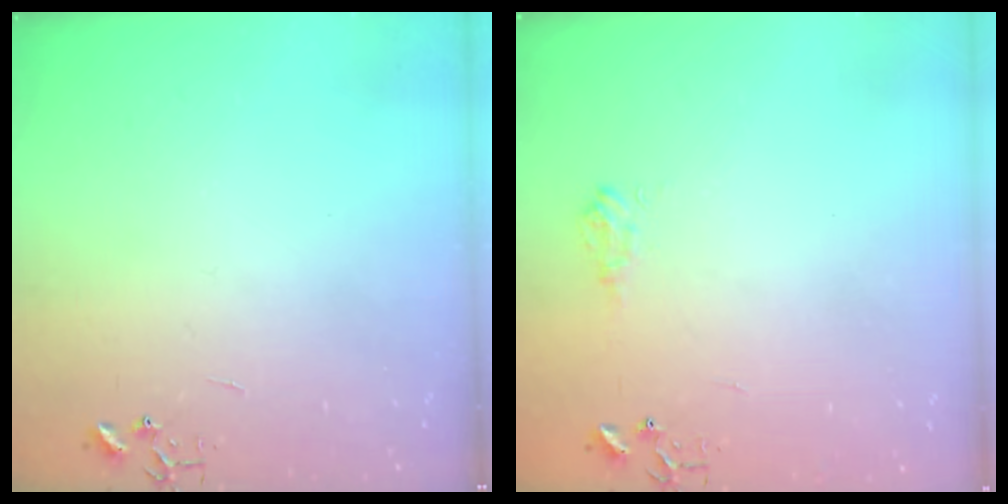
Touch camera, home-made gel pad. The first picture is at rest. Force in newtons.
{"total": 6.8, "press": 6.8, "slide": 0.8}